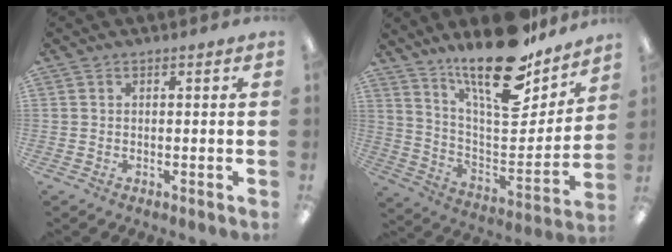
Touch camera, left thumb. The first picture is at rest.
{"total": 22.1, "force": [16.8, 6.8, 12.6], "torque": [-0.197, -0.121, 0.284]}